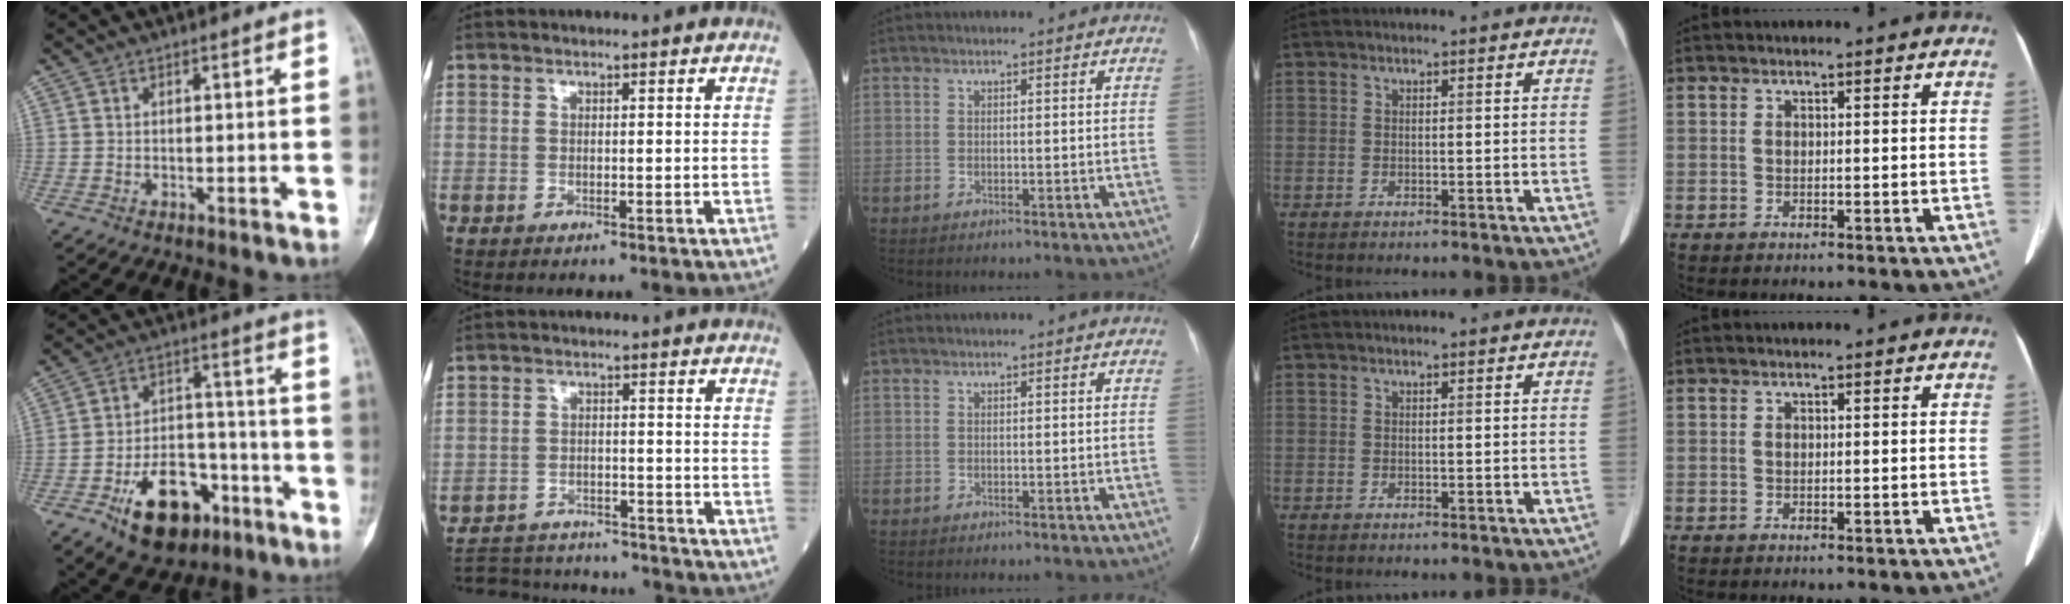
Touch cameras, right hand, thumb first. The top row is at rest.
{"thumb": {"total": 16.3, "force": [-8.6, 9.9, 9.8], "torque": [-0.118, 0.065, -0.127]}, "index": {"total": 13.3, "force": [-12.6, 3.0, 2.9], "torque": [-0.054, 0.010, -0.183]}}